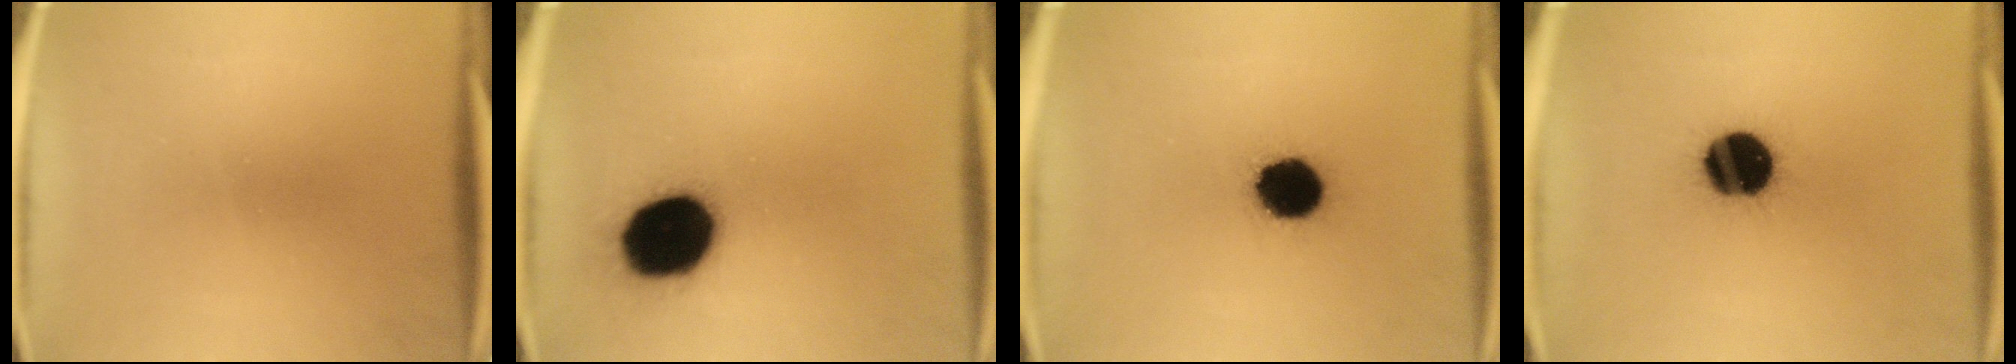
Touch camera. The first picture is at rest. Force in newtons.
{"total": 19.7}
{"total": 12.4}
{"total": 16.0}